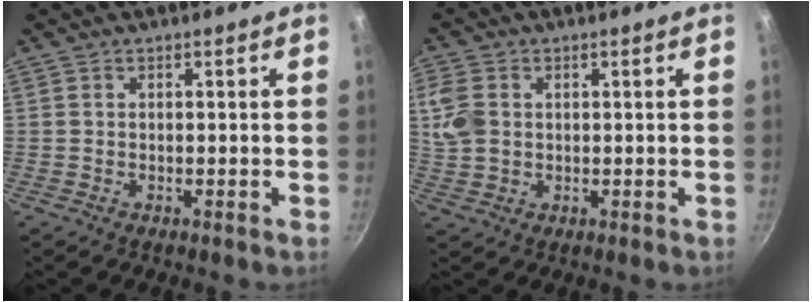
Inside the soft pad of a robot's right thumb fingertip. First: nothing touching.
{"total": 6.3, "force": [1.1, 4.8, 3.9], "torque": [-0.079, 0.001, 0.022]}